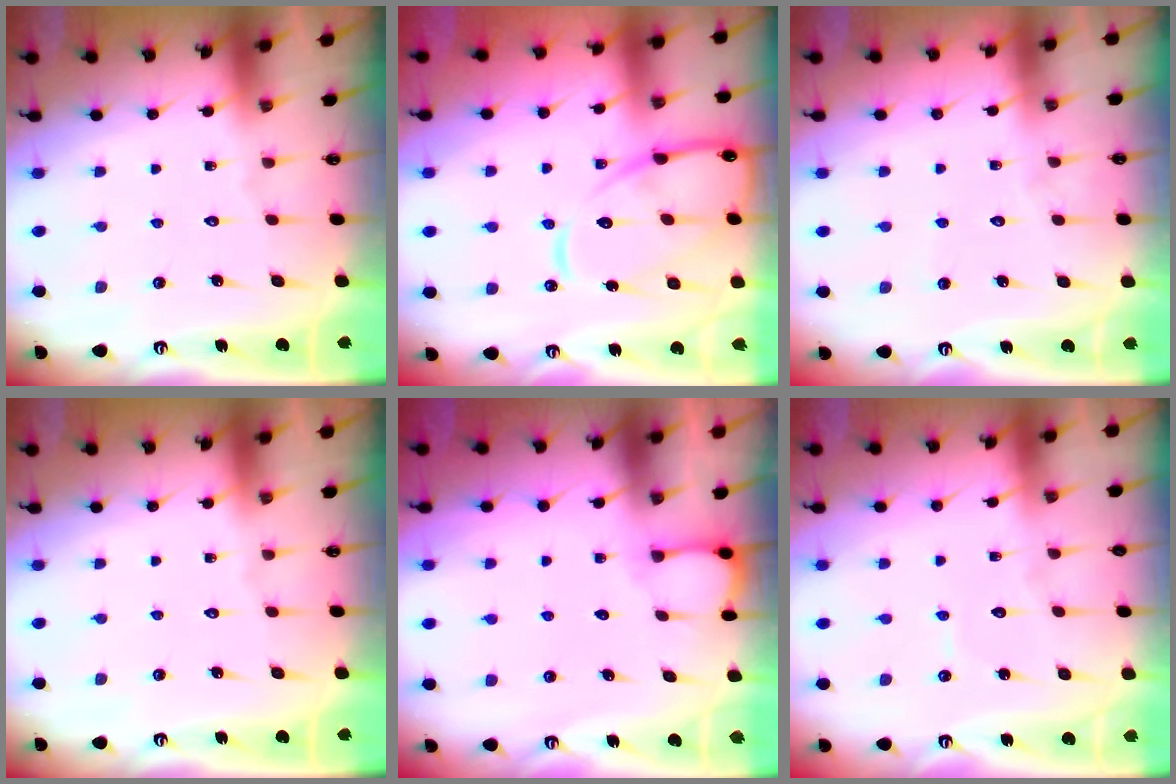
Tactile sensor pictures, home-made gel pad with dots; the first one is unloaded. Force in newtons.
{"total": 14.9, "press": 14.8, "slide": 1.4}
{"total": 3.0, "press": 3.0, "slide": 0.3}
{"total": 0.0}
{"total": 2.7, "press": 2.7, "slide": 0.3}
{"total": 3.4, "press": 3.4, "slide": 0.3}